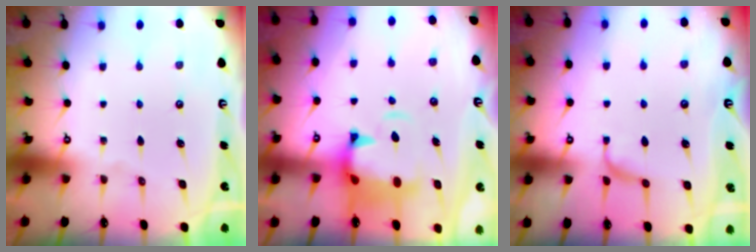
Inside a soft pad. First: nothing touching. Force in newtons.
{"total": 2.8, "press": 2.4, "slide": 1.4}
{"total": 1.2, "press": 1.0, "slide": 0.6}